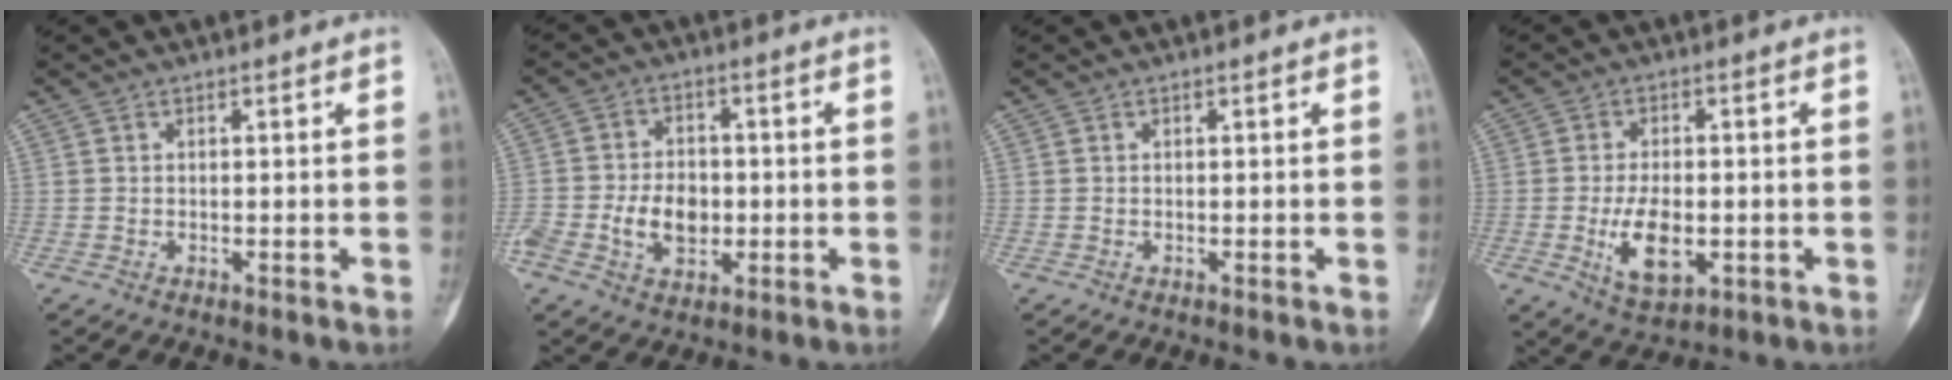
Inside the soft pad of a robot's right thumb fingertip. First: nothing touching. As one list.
[{"total": 8.7, "force": [-1.8, 6.1, 6.0], "torque": [-0.094, 0.014, -0.028]}, {"total": 0.0}, {"total": 8.9, "force": [-1.8, 4.8, 7.3], "torque": [-0.121, -0.005, -0.022]}]